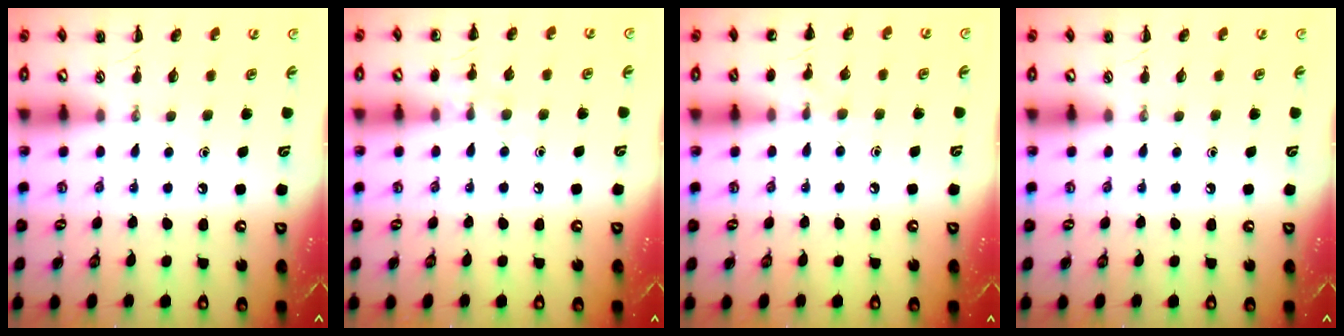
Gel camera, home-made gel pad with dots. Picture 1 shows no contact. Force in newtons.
{"total": 5.9, "press": 5.7, "slide": 1.4}
{"total": 5.6, "press": 5.4, "slide": 1.7}
{"total": 0.0}